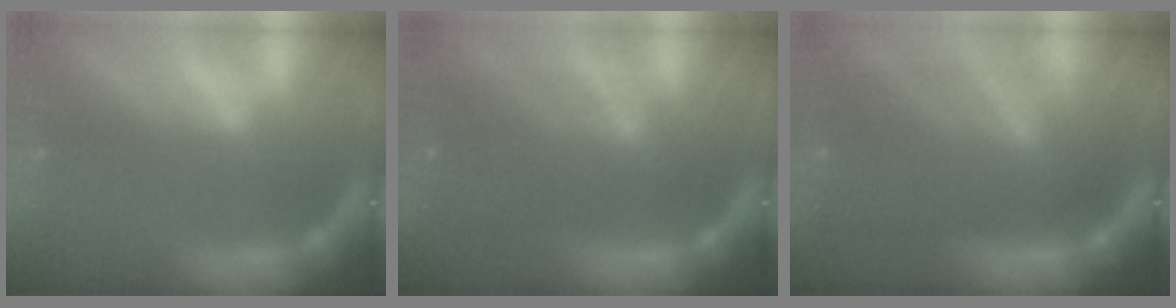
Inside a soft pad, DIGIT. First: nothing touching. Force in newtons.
{"total": 6.5}
{"total": 9.0}